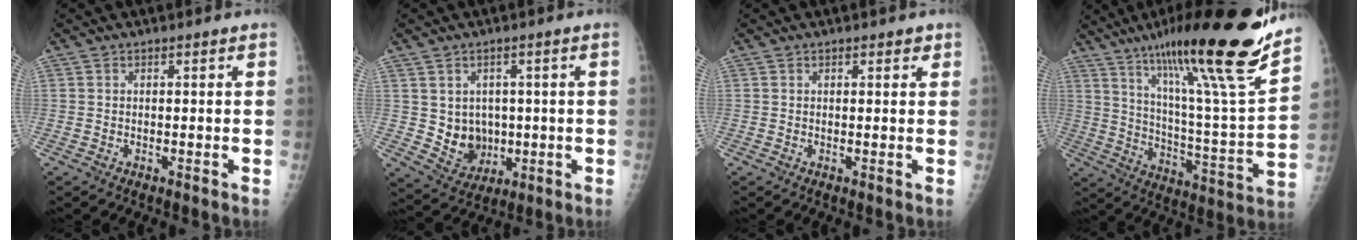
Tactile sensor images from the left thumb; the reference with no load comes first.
{"total": 7.5, "force": [0.3, 6.5, 3.8], "torque": [-0.025, -0.008, 0.024]}
{"total": 1.5, "force": [0.9, 0.7, 0.9], "torque": [-0.002, -0.002, 0.009]}
{"total": 27.2, "force": [19.4, 1.9, 19.0], "torque": [-0.282, -0.089, 0.309]}